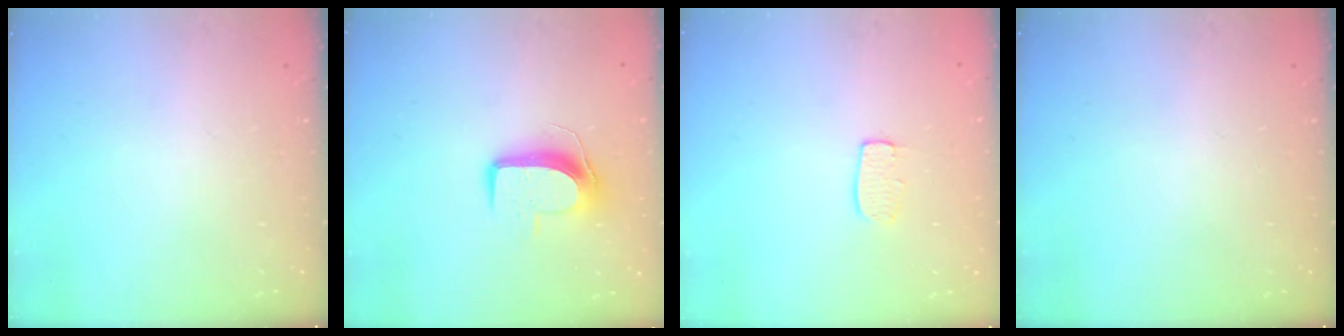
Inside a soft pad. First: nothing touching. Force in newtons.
{"total": 9.2, "press": 9.2, "slide": 0.2}
{"total": 5.2, "press": 5.2, "slide": 0.3}
{"total": 0.0}